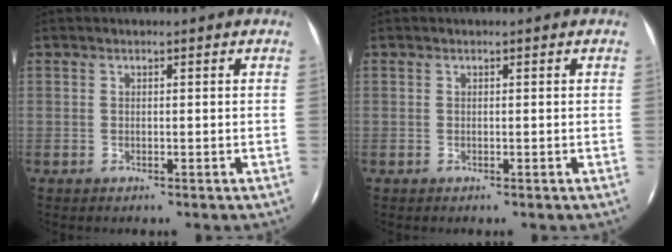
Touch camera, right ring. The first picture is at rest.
{"total": 0.0}